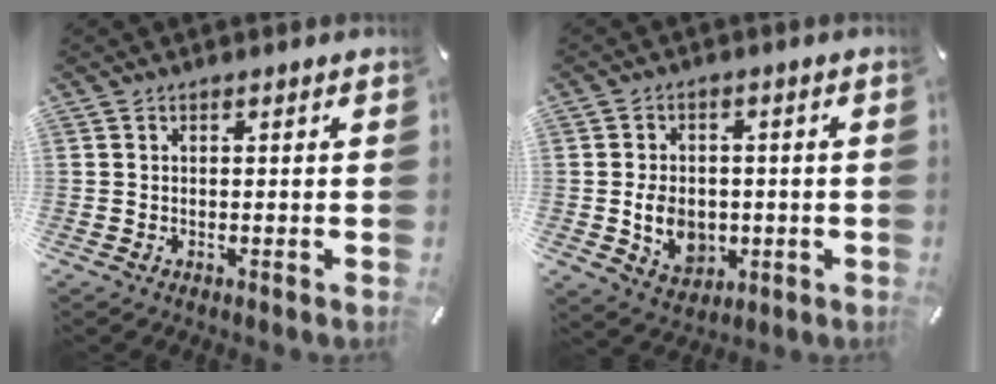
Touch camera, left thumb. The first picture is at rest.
{"total": 8.7, "force": [-1.3, 7.0, 5.0], "torque": [-0.101, 0.009, -0.022]}